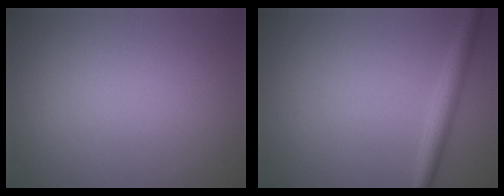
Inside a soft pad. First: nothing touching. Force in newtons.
{"total": 2.3, "press": 2.3, "slide": 0.1}